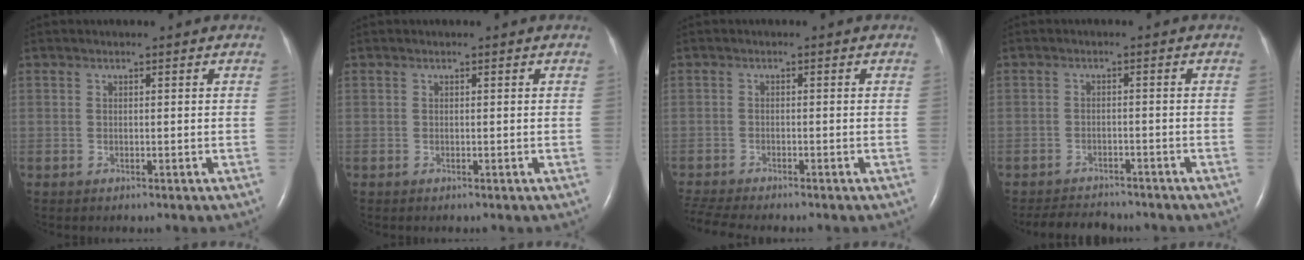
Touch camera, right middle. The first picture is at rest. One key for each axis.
{"total": 0.0}
{"total": 6.6, "fx": -6.0, "fy": 0.4, "fz": 2.8, "tx": -0.055, "ty": -0.013, "tz": -0.097}
{"total": 6.5, "fx": -6.2, "fy": 1.5, "fz": 1.4, "tx": -0.024, "ty": -0.007, "tz": -0.091}